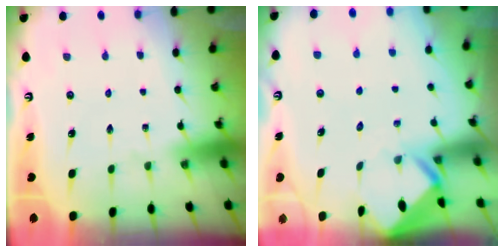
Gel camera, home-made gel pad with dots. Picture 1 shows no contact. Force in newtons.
{"total": 2.8, "press": 2.8, "slide": 0.3}